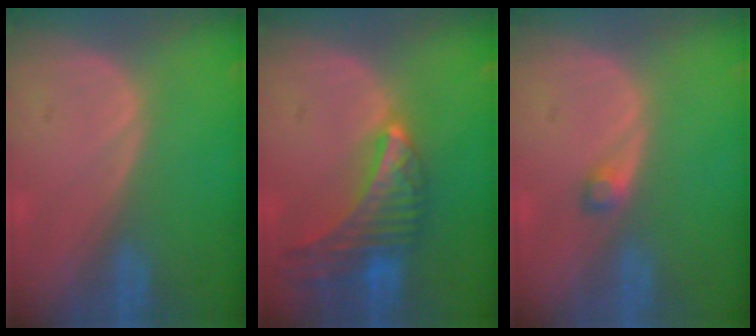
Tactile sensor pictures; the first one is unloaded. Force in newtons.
{"total": 9.2, "press": 8.1, "slide": 4.3}
{"total": 1.5, "press": 1.4, "slide": 0.2}